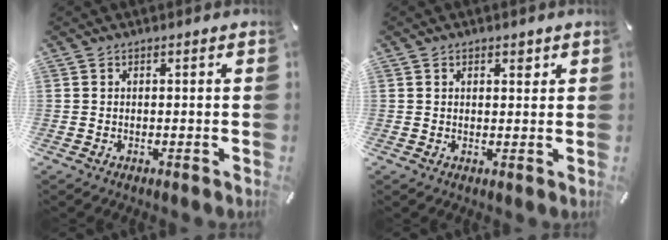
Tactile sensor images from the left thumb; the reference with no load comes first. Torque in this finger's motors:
{"motor_torque": [0.10, -0.31, 0.12, 0.21, -0.06]}